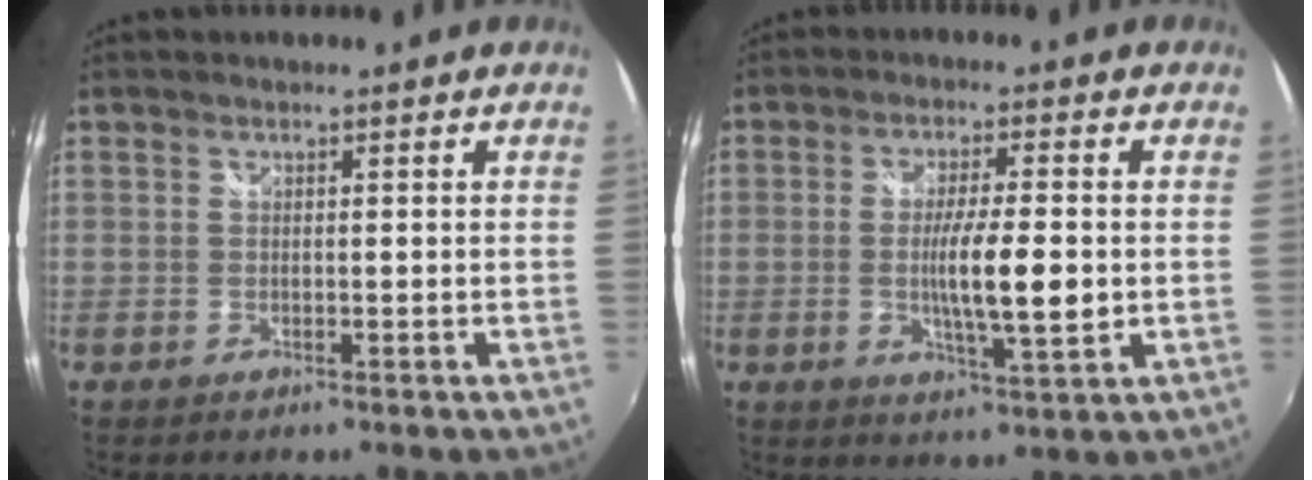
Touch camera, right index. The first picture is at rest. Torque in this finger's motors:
{"motor_torque": [1.19, 0.94, 0.27, 0.07]}